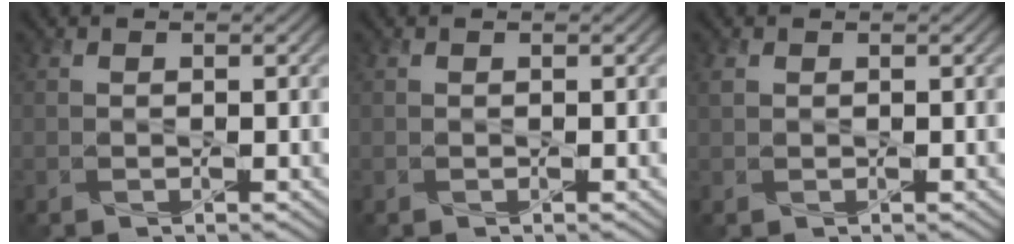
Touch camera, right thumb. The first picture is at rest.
{"total": 0.0}
{"total": 0.7, "force": [0.3, 0.5, 0.4], "torque": [-0.015, 0.001, 0.008]}